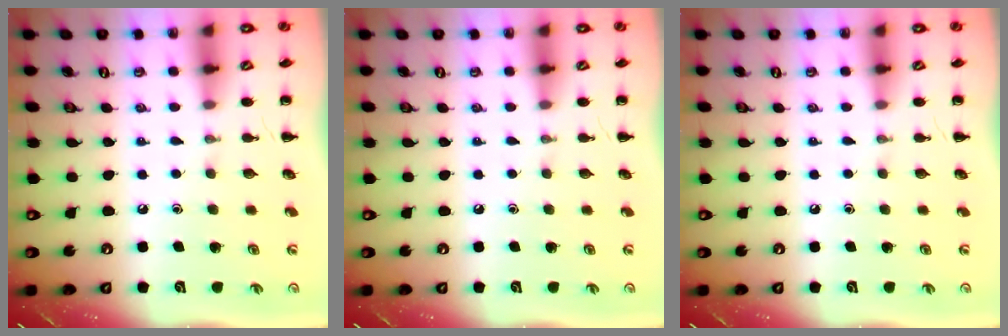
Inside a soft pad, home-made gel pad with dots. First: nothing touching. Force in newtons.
{"total": 0.0}
{"total": 0.0}